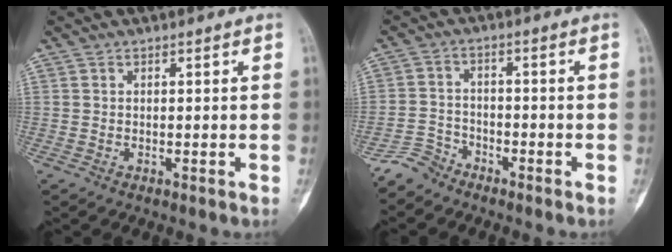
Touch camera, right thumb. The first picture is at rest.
{"total": 4.3, "force": [-3.9, 1.8, 0.0], "torque": [0.005, 0.017, -0.085]}